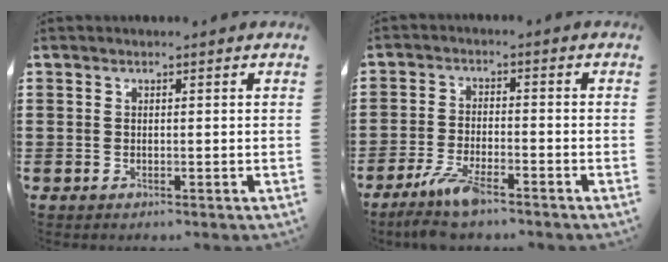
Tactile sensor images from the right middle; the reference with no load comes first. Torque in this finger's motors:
{"motor_torque": [2.14, 0.00, 0.19, 0.11]}